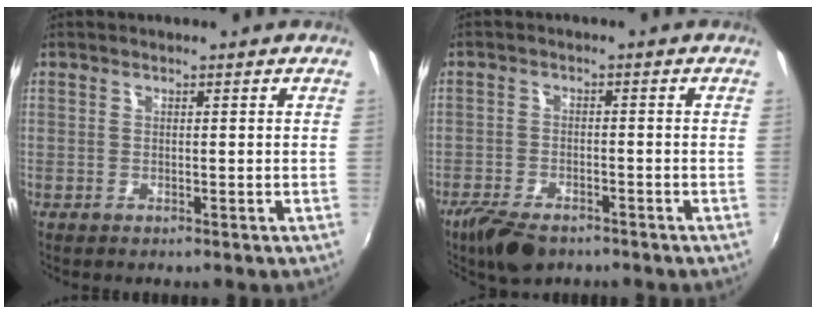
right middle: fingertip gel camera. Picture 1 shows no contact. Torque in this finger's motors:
{"motor_torque": [0.92, -0.72, 0.26, 0.08]}